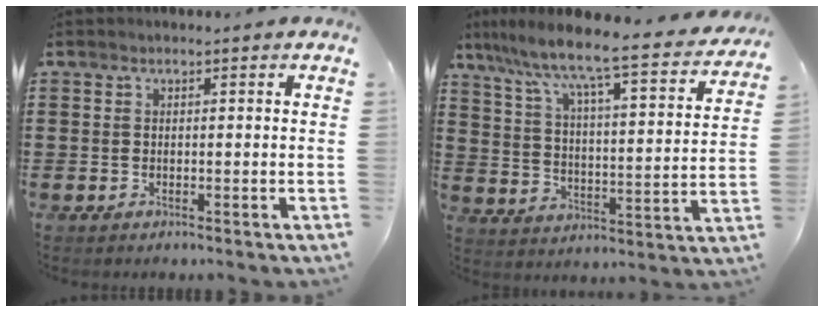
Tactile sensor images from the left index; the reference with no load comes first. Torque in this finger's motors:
{"motor_torque": [2.14, 0.00, 0.45, 0.21]}